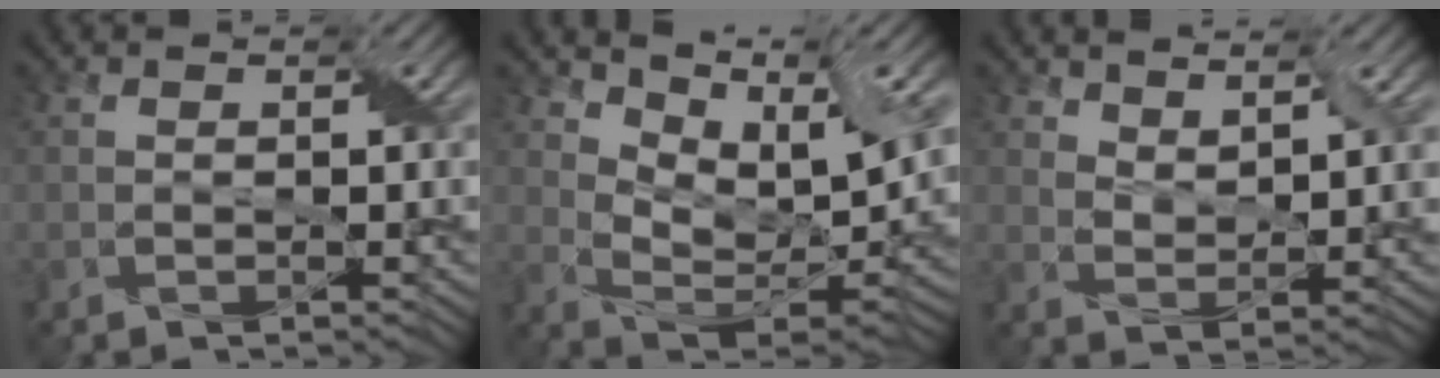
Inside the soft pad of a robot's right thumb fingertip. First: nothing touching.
{"total": 10.5, "force": [5.9, 4.2, 7.6], "torque": [-0.149, -0.002, 0.109]}
{"total": 4.3, "force": [3.3, 1.5, 2.4], "torque": [-0.053, -0.002, 0.066]}